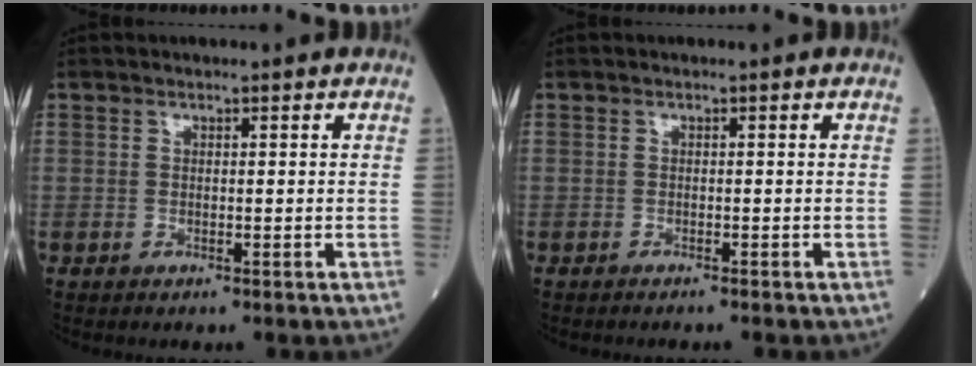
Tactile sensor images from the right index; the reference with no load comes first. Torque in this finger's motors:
{"motor_torque": [-0.06, -0.05, 0.06, 0.01]}